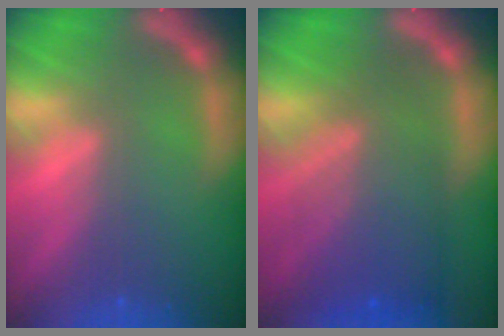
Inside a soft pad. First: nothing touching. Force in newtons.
{"total": 8.1}